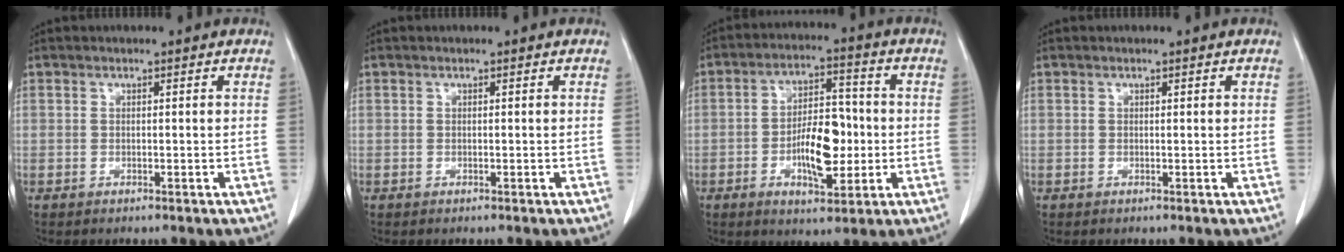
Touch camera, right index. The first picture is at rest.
{"total": 0.0}
{"total": 9.8, "force": [-1.8, 4.1, 8.7], "torque": [-0.152, 0.011, -0.027]}
{"total": 0.0}